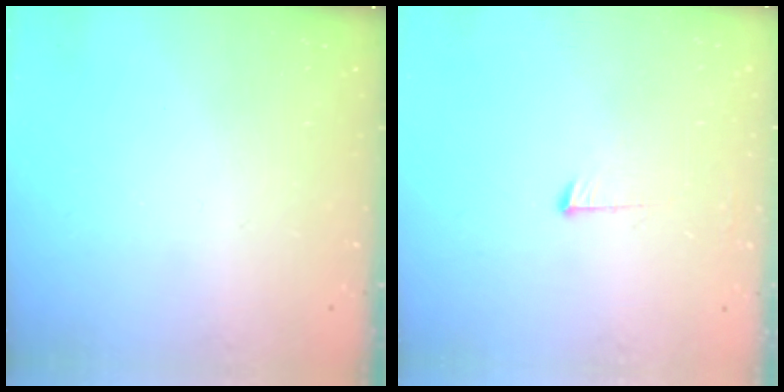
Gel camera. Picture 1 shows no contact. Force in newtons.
{"total": 6.1, "press": 6.1, "slide": 0.6}